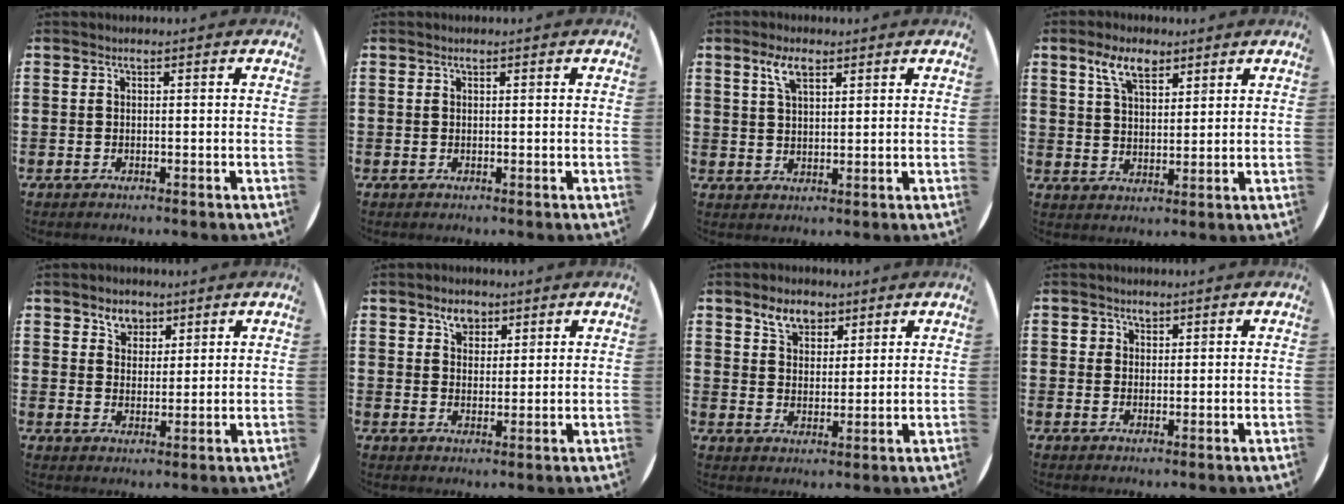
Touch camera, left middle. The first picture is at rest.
{"total": 0.0}
{"total": 4.2, "force": [2.7, 1.7, 2.8], "torque": [-0.061, 0.009, 0.047]}
{"total": 6.0, "force": [4.0, 2.8, 3.4], "torque": [-0.070, 0.005, 0.072]}
{"total": 3.4, "force": [2.6, 2.1, 0.5], "torque": [-0.009, 0.005, 0.049]}
{"total": 3.2, "force": [2.3, 1.9, 1.0], "torque": [-0.007, -0.001, 0.039]}
{"total": 4.9, "force": [3.6, 2.8, 1.6], "torque": [-0.026, 0.000, 0.065]}
{"total": 1.5, "force": [1.0, 1.1, 0.1], "torque": [0.013, -0.003, 0.017]}